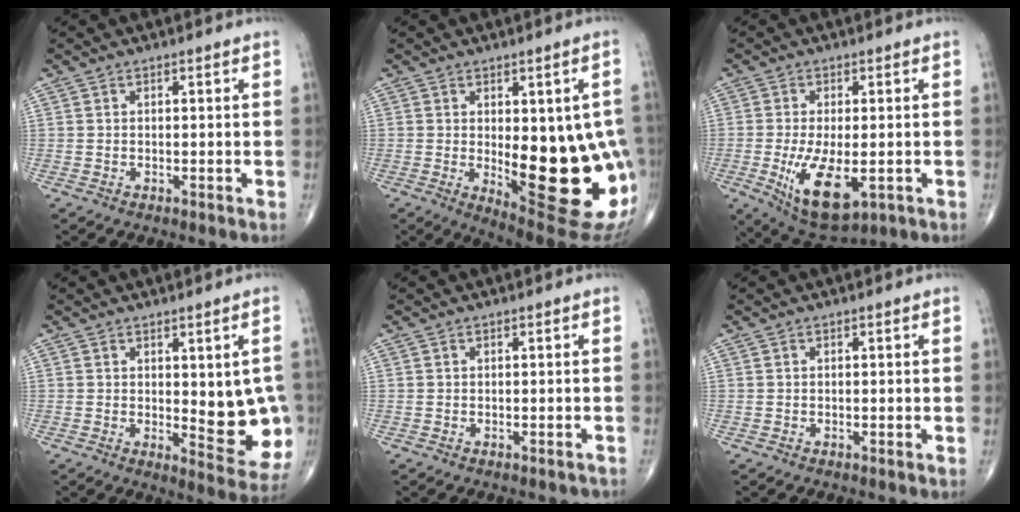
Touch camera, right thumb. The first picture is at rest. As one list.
[{"total": 21.9, "force": [-2.7, 8.4, 20.1], "torque": [-0.205, -0.021, -0.003]}, {"total": 11.7, "force": [-3.0, 5.3, 10.0], "torque": [-0.170, -0.019, -0.036]}, {"total": 10.8, "force": [-0.4, 4.7, 9.7], "torque": [-0.078, -0.020, 0.004]}, {"total": 0.6, "force": [-0.5, 0.3, 0.1], "torque": [0.004, 0.008, -0.008]}, {"total": 0.0}]